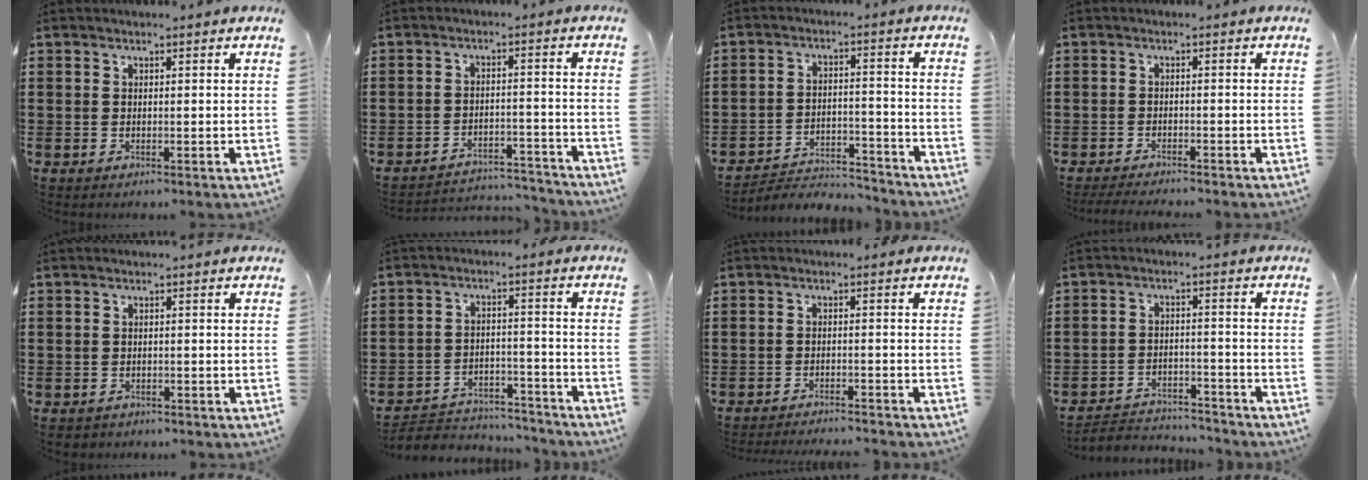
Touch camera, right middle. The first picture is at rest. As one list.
[{"total": 3.9, "force": [-3.9, 0.5, 0.2], "torque": [-0.008, 0.002, -0.083]}, {"total": 4.2, "force": [-4.1, 0.9, 0.2], "torque": [-0.009, 0.007, -0.086]}, {"total": 2.3, "force": [-2.3, 0.2, 0.1], "torque": [-0.012, -0.004, -0.051]}, {"total": 0.8, "force": [-0.7, 0.4, 0.0], "torque": [-0.002, 0.000, -0.015]}, {"total": 4.5, "force": [-4.3, 1.3, 0.1], "torque": [-0.005, 0.011, -0.089]}, {"total": 2.4, "force": [-2.4, -0.2, 0.0], "torque": [-0.005, 0.000, -0.049]}, {"total": 3.6, "force": [-3.5, 0.8, 0.1], "torque": [-0.009, 0.003, -0.074]}]